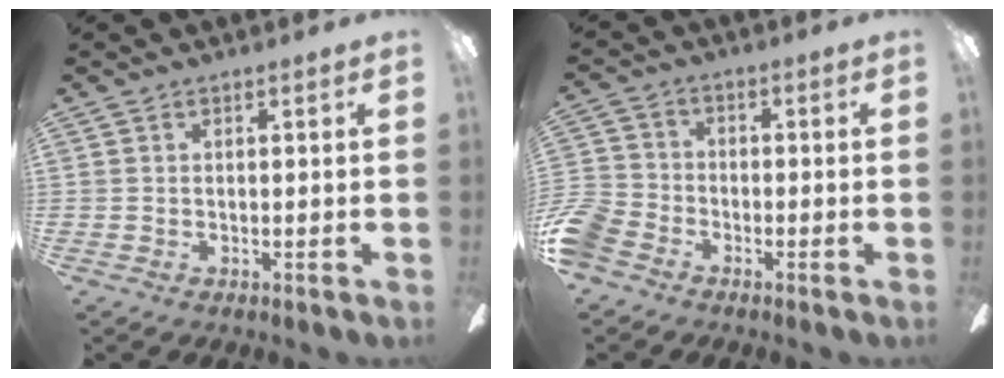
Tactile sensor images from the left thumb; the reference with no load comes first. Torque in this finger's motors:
{"motor_torque": [-0.35, 0.51, -0.06, 0.15, 0.02]}